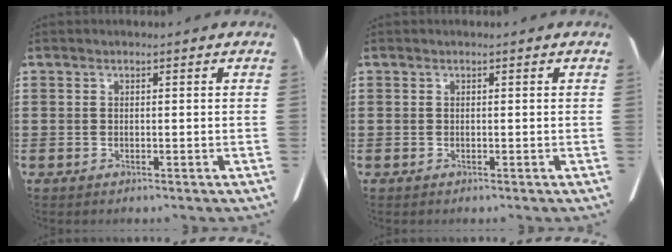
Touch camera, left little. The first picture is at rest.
{"total": 0.0}